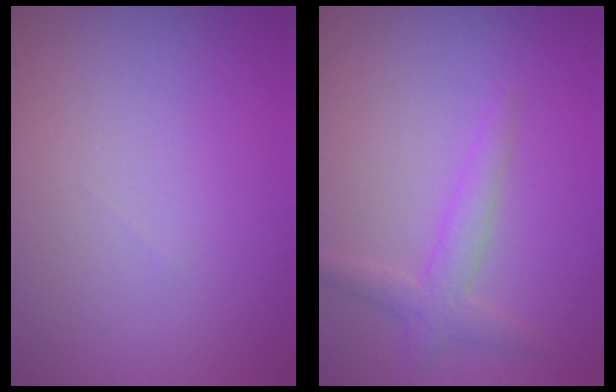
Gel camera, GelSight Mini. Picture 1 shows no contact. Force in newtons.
{"total": 2.2, "press": 2.2, "slide": 0.1}